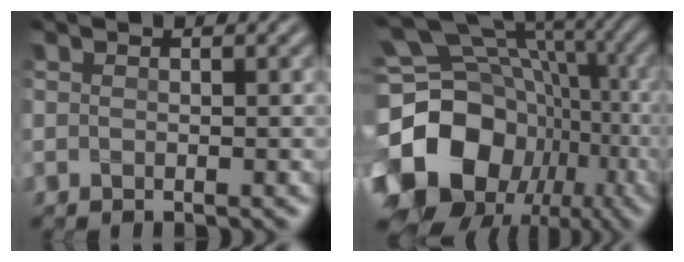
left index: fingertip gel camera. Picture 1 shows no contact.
{"total": 19.0, "force": [-3.0, 14.9, 11.4], "torque": [-0.240, 0.002, -0.041]}